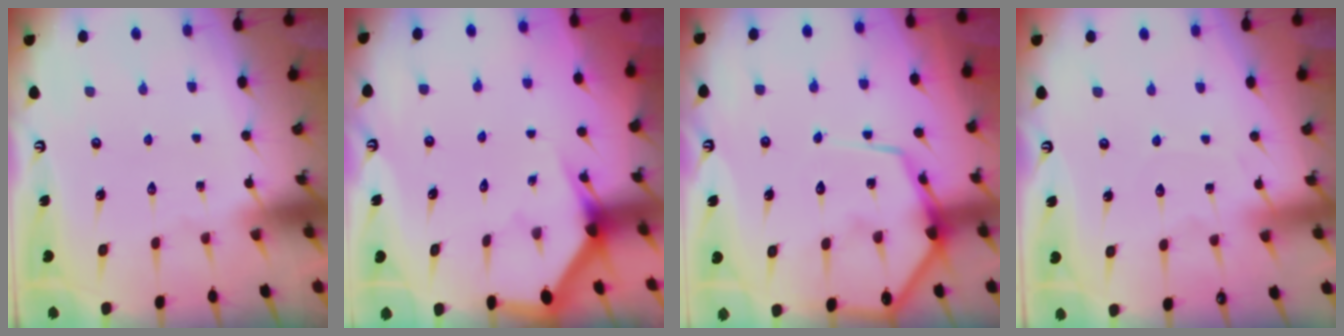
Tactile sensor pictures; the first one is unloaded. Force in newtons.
{"total": 2.8, "press": 2.8, "slide": 0.1}
{"total": 12.3, "press": 12.2, "slide": 1.1}
{"total": 4.0, "press": 3.9, "slide": 0.5}